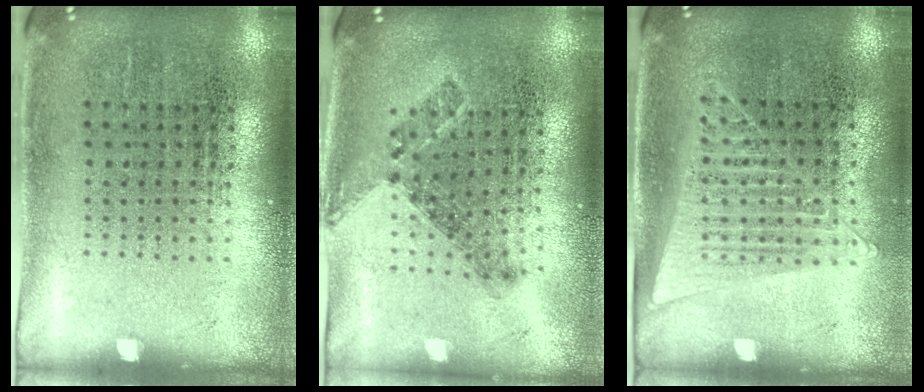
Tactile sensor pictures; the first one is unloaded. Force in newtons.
{"total": 0.8, "press": 0.8, "slide": 0.3}
{"total": 1.2, "press": 1.2, "slide": 0.4}